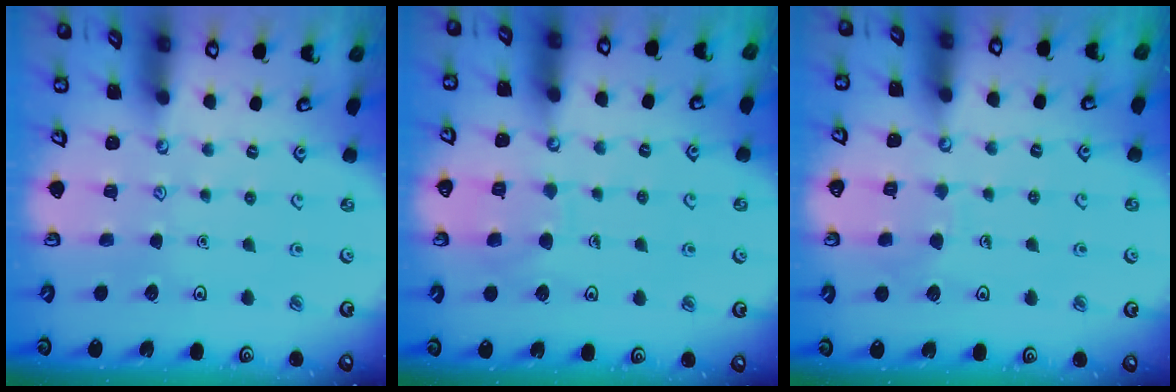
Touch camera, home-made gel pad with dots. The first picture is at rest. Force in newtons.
{"total": 7.8, "press": 7.8, "slide": 0.7}
{"total": 6.2, "press": 6.1, "slide": 0.6}